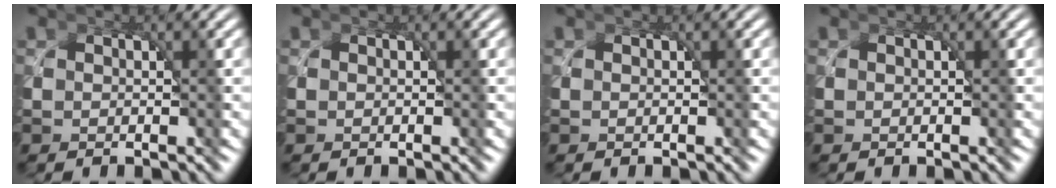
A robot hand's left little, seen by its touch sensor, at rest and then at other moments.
{"total": 0.0}
{"total": 0.0}
{"total": 0.0}